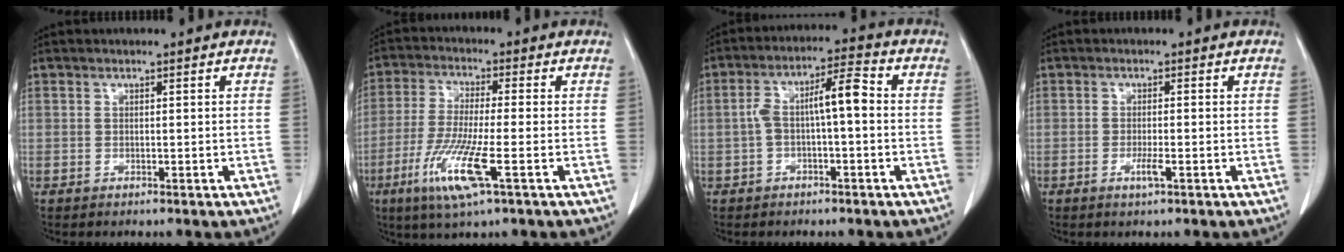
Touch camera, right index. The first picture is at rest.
{"total": 10.5, "force": [-4.2, 0.4, 9.6], "torque": [-0.200, -0.025, -0.082]}
{"total": 7.3, "force": [-0.3, 1.6, 7.1], "torque": [-0.135, 0.034, -0.004]}
{"total": 2.2, "force": [-0.9, 0.0, 2.0], "torque": [-0.037, -0.005, -0.016]}